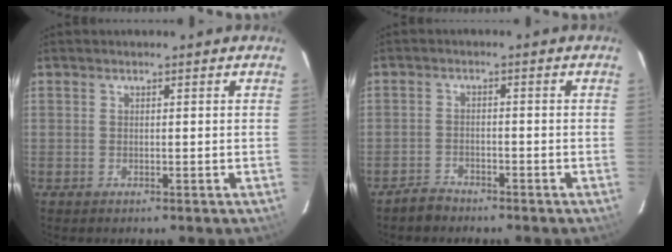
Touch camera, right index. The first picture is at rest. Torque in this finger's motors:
{"motor_torque": [0.33, 0.28, 0.02, -0.01]}